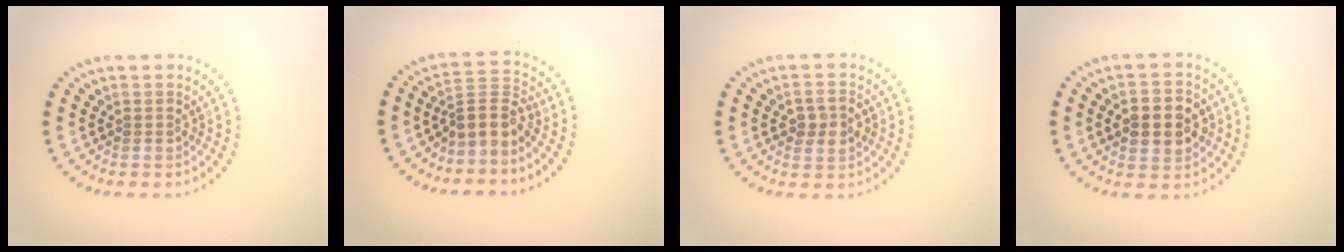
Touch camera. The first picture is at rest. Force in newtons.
{"total": 3.2, "press": 2.4, "slide": 2.1}
{"total": 2.4, "press": 2.4, "slide": 0.2}
{"total": 5.1, "press": 5.1, "slide": 0.3}